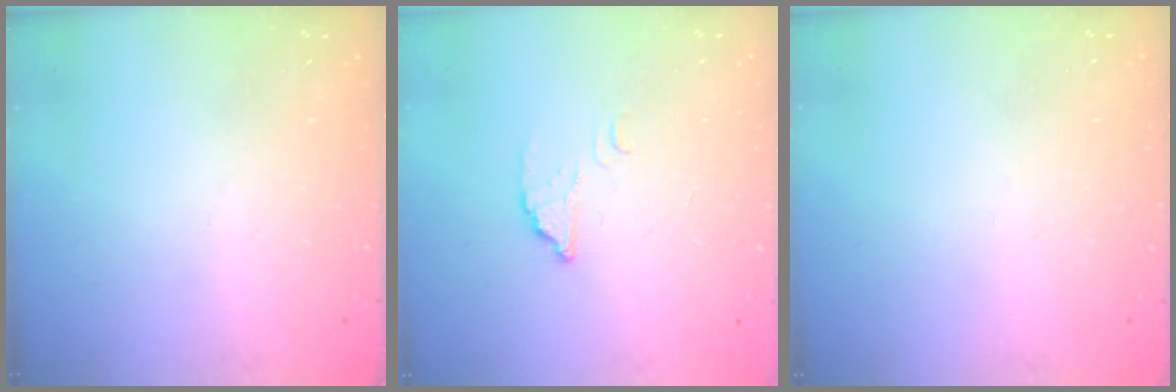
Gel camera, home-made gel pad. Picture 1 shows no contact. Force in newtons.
{"total": 3.0, "press": 3.0, "slide": 0.2}
{"total": 2.2, "press": 2.2, "slide": 0.1}